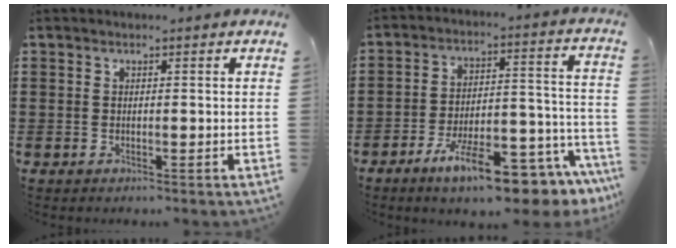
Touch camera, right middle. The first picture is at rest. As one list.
[{"total": 12.9, "force": [-9.6, 2.4, 8.4], "torque": [-0.135, 0.033, -0.167]}]